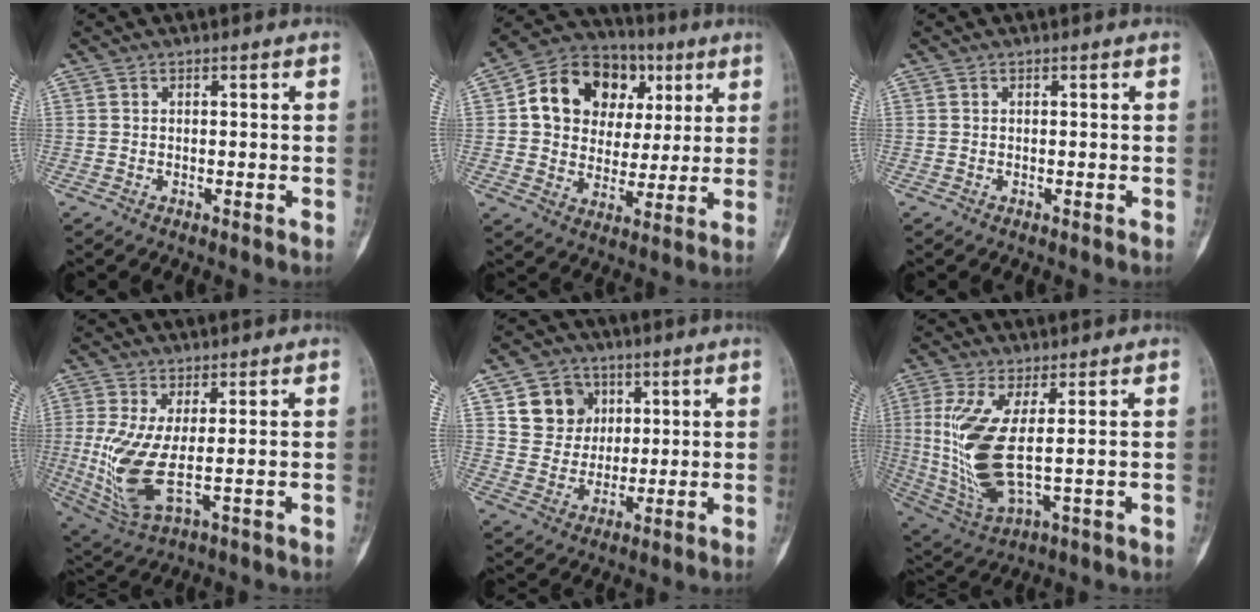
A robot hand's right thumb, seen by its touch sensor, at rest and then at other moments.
{"total": 17.7, "force": [4.9, 14.2, 9.4], "torque": [-0.114, 0.017, 0.083]}
{"total": 0.0}
{"total": 10.2, "force": [-0.2, 3.4, 9.6], "torque": [-0.231, -0.016, 0.009]}
{"total": 10.1, "force": [3.7, 8.9, 3.1], "torque": [-0.014, -0.010, 0.068]}
{"total": 13.3, "force": [1.5, 4.0, 12.6], "torque": [-0.292, -0.019, 0.043]}